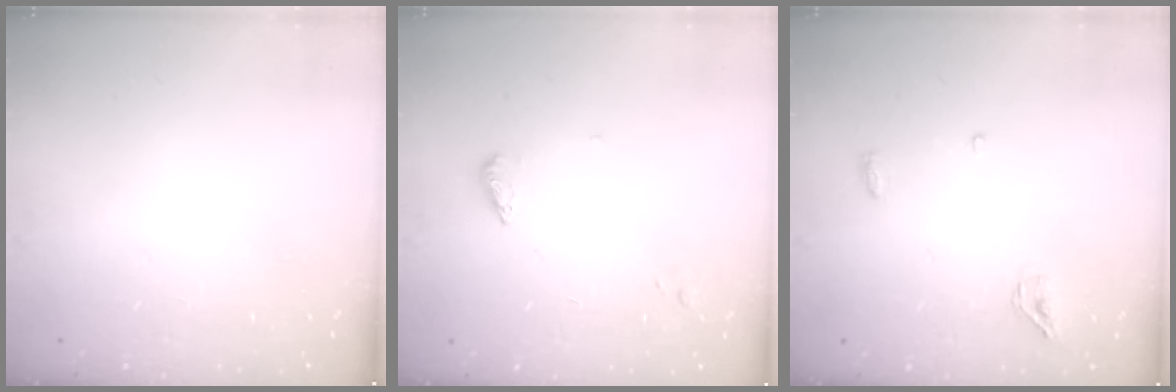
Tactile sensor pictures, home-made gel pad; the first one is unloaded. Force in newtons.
{"total": 3.9, "press": 3.9, "slide": 0.5}
{"total": 3.8, "press": 3.5, "slide": 1.4}